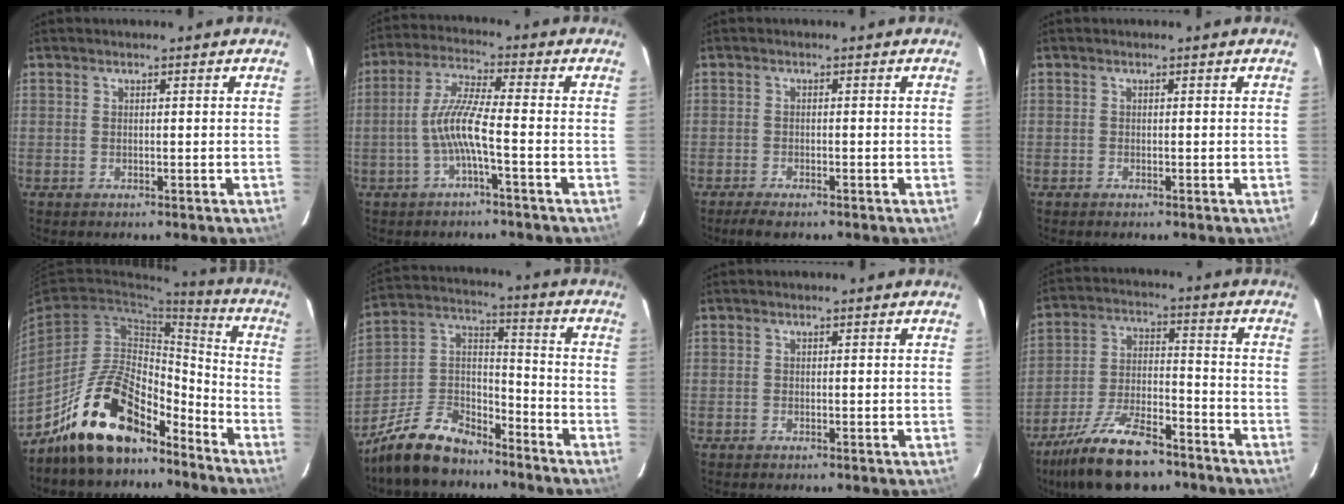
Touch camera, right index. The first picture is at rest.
{"total": 7.2, "force": [-2.4, 0.1, 6.7], "torque": [-0.151, 0.009, -0.044]}
{"total": 3.0, "force": [-2.4, 0.7, 1.7], "torque": [-0.044, -0.009, -0.043]}
{"total": 0.0}
{"total": 17.8, "force": [-13.2, 7.6, 9.3], "torque": [-0.179, 0.034, -0.215]}
{"total": 14.5, "force": [-10.8, 7.0, 6.7], "torque": [-0.163, 0.032, -0.192]}
{"total": 0.0}
{"total": 17.6, "force": [-13.3, 6.2, 9.8], "torque": [-0.200, -0.017, -0.227]}